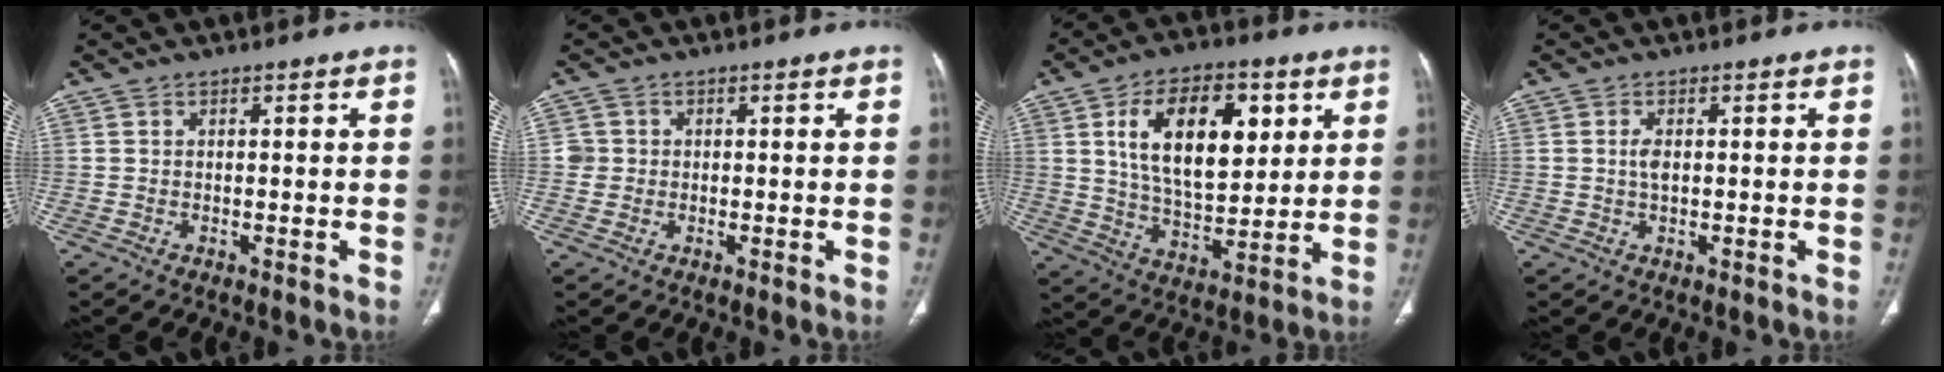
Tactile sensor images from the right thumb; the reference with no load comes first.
{"total": 2.1, "force": [0.1, 2.1, 0.2], "torque": [0.009, 0.006, 0.000]}
{"total": 18.1, "force": [5.8, 9.9, 14.1], "torque": [-0.196, -0.021, 0.105]}
{"total": 1.9, "force": [0.2, 1.0, 1.7], "torque": [-0.034, 0.000, 0.005]}